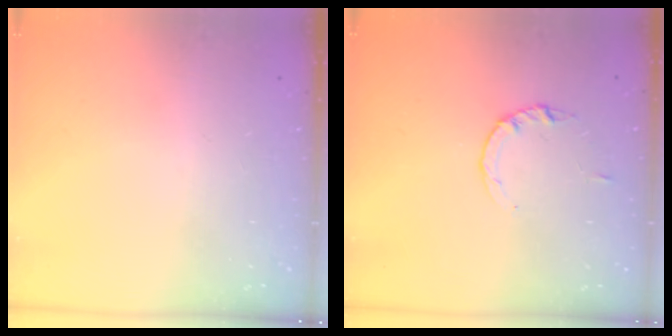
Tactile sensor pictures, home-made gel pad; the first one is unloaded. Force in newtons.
{"total": 2.8, "press": 2.8, "slide": 0.4}